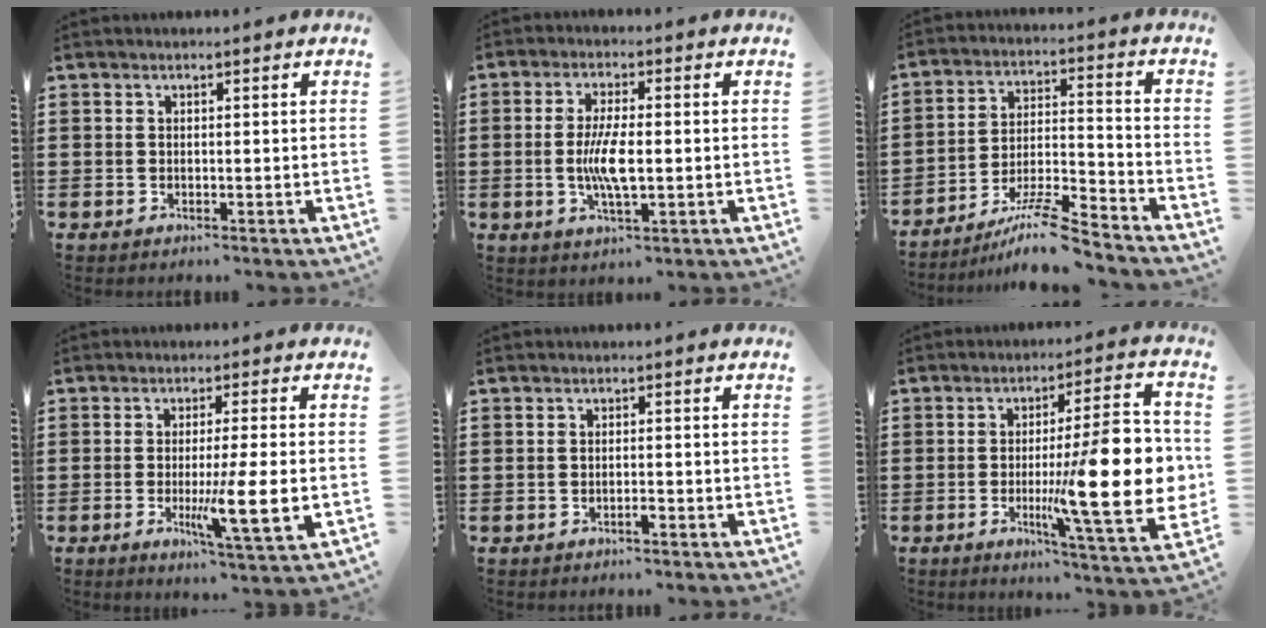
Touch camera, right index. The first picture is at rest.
{"total": 6.3, "force": [-0.6, 1.7, 6.1], "torque": [-0.128, -0.007, -0.018]}
{"total": 9.4, "force": [-8.1, 0.4, 4.9], "torque": [-0.088, 0.008, -0.155]}
{"total": 8.6, "force": [-1.5, 0.4, 8.5], "torque": [-0.153, -0.020, -0.026]}
{"total": 1.1, "force": [-0.7, 0.2, 0.9], "torque": [-0.018, -0.004, -0.012]}
{"total": 18.4, "force": [-0.9, 4.1, 17.9], "torque": [-0.261, -0.020, -0.008]}